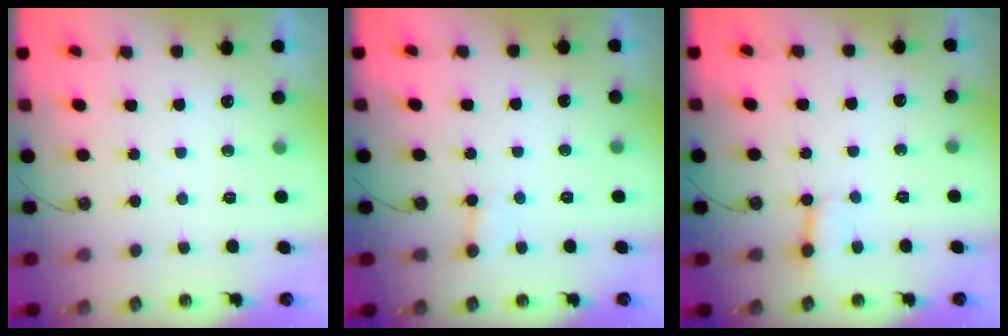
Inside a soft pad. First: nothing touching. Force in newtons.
{"total": 4.7, "press": 4.7, "slide": 0.3}
{"total": 2.8, "press": 2.8, "slide": 0.2}